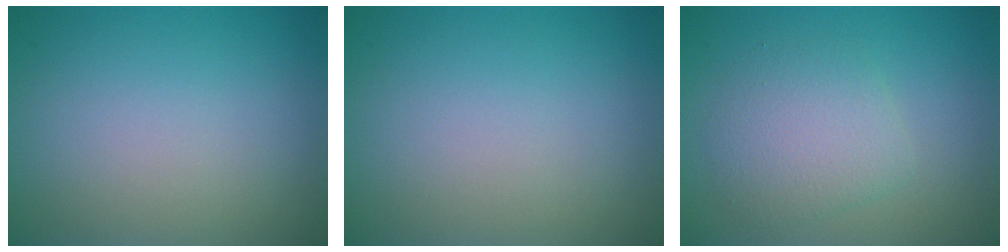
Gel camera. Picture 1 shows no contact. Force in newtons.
{"total": 0.0}
{"total": 3.3, "press": 3.3, "slide": 0.2}